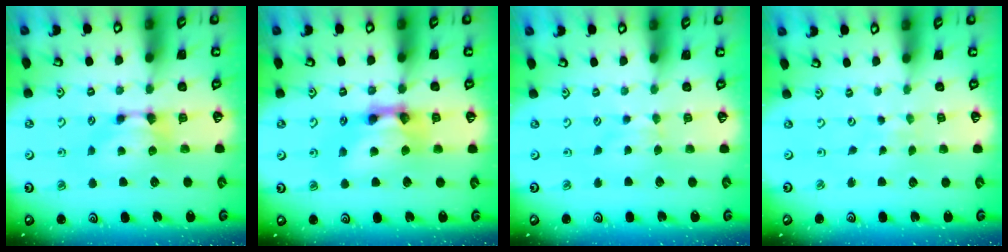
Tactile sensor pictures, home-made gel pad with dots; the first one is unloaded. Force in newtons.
{"total": 6.5, "press": 6.5, "slide": 0.3}
{"total": 2.5, "press": 2.4, "slide": 0.5}
{"total": 5.6, "press": 5.6, "slide": 0.2}